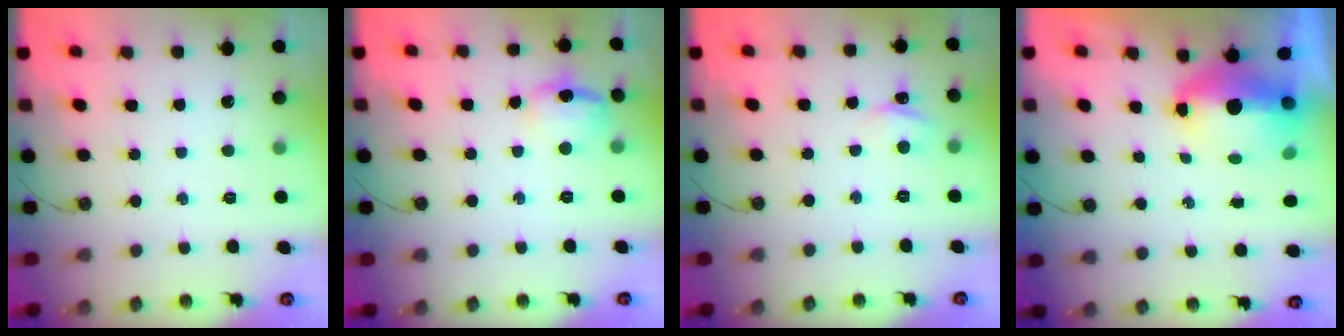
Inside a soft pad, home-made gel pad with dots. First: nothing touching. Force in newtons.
{"total": 10.8, "press": 10.7, "slide": 0.9}
{"total": 2.8, "press": 2.7, "slide": 0.4}
{"total": 12.9, "press": 9.2, "slide": 9.1}